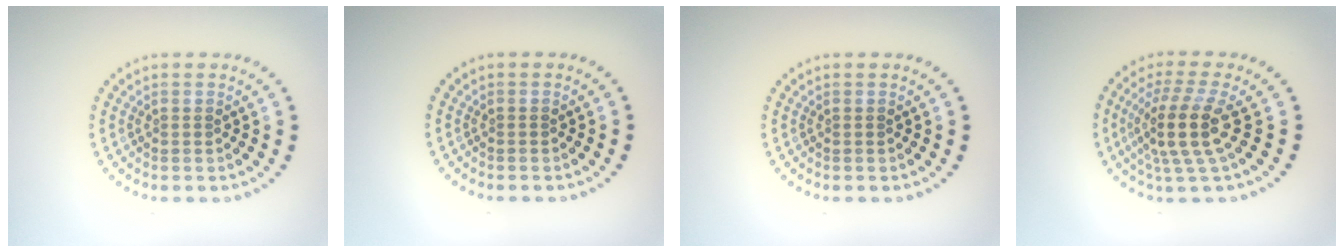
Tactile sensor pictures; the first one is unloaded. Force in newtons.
{"total": 0.0}
{"total": 0.0}
{"total": 4.4, "press": 3.4, "slide": 2.9}